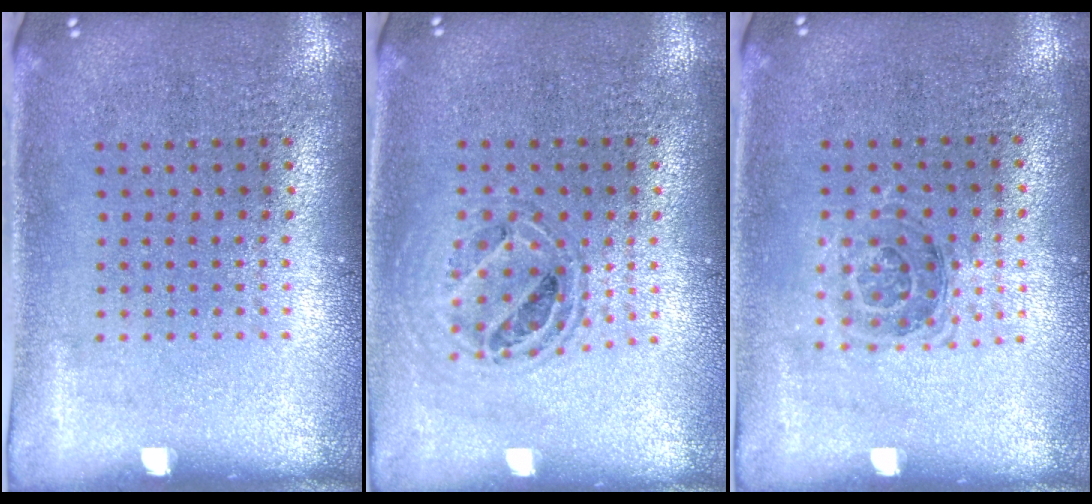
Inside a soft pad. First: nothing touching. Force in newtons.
{"total": 0.8, "press": 0.8, "slide": 0.1}
{"total": 1.1, "press": 1.0, "slide": 0.4}